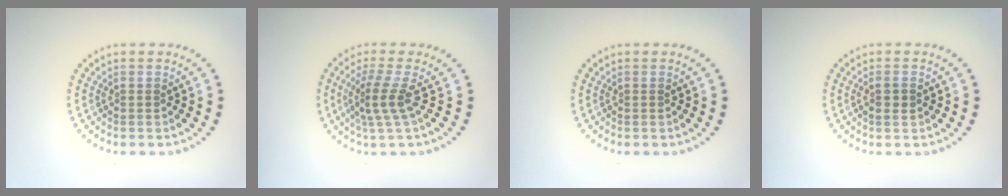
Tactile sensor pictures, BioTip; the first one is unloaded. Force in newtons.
{"total": 2.9, "press": 2.0, "slide": 2.1}
{"total": 0.0}
{"total": 1.3, "press": 1.3, "slide": 0.3}